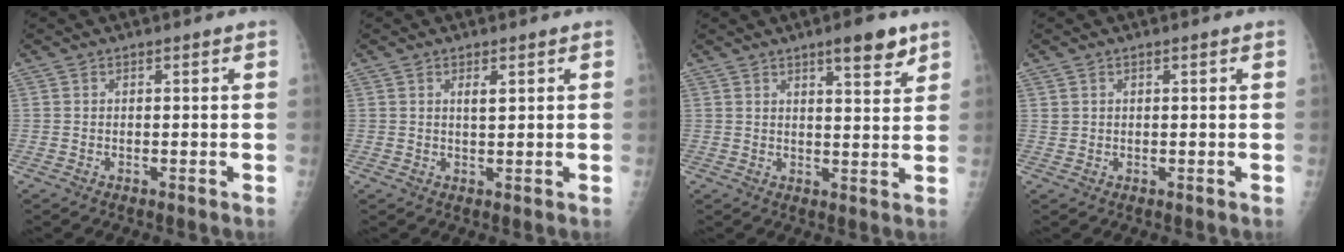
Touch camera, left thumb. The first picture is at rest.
{"total": 1.7, "force": [0.8, 0.4, 1.4], "torque": [-0.023, -0.005, 0.014]}
{"total": 6.6, "force": [4.3, 1.6, 4.7], "torque": [-0.056, -0.025, 0.060]}
{"total": 0.7, "force": [0.4, 0.6, 0.2], "torque": [0.006, 0.000, 0.006]}